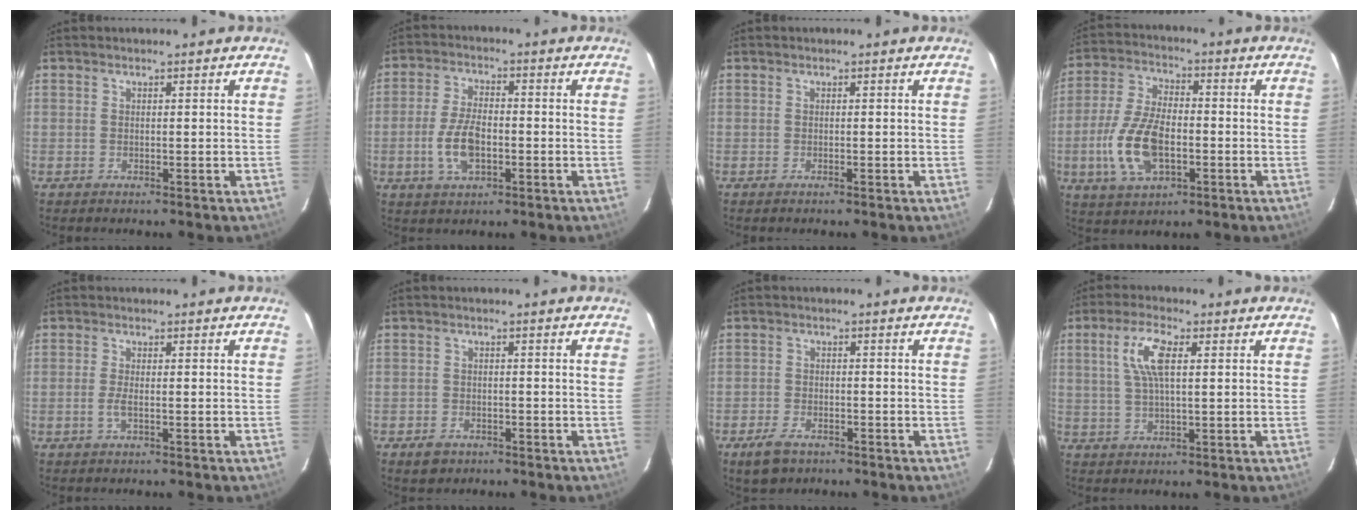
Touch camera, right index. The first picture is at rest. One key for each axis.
{"total": 7.3, "fx": -2.0, "fy": 3.9, "fz": 5.9, "tx": -0.124, "ty": 0.003, "tz": -0.033}
{"total": 0.0}
{"total": 13.2, "fx": -3.4, "fy": 6.7, "fz": 10.9, "tx": -0.237, "ty": 0.001, "tz": -0.060}
{"total": 2.2, "fx": -0.7, "fy": 0.4, "fz": 2.1, "tx": -0.044, "ty": -0.002, "tz": -0.015}
{"total": 3.4, "fx": -2.2, "fy": 2.5, "fz": 1.0, "tx": -0.032, "ty": 0.001, "tz": -0.033}
{"total": 5.4, "fx": -3.7, "fy": 2.9, "fz": 2.7, "tx": -0.075, "ty": -0.006, "tz": -0.063}
{"total": 7.0, "fx": 2.0, "fy": 2.3, "fz": 6.3, "tx": -0.126, "ty": 0.011, "tz": 0.041}